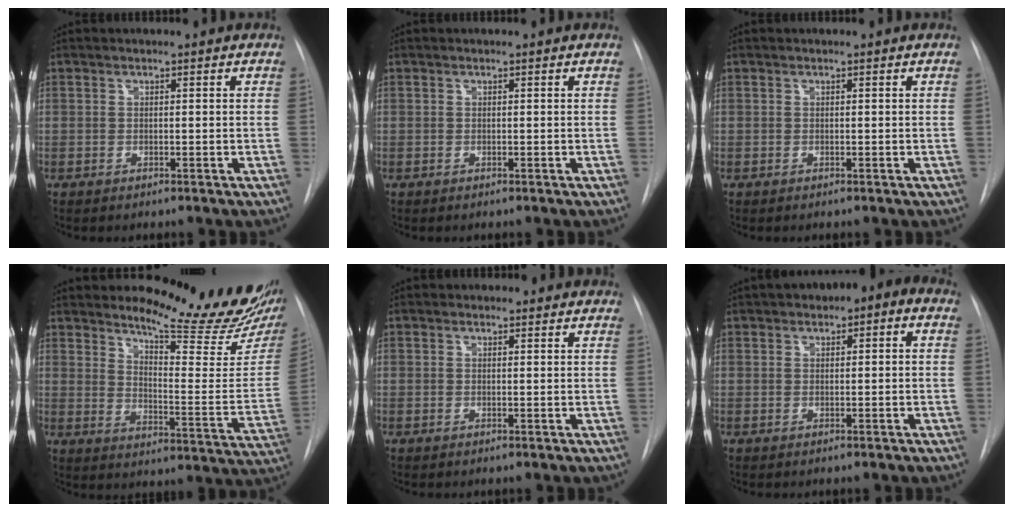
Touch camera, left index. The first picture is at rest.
{"total": 0.0}
{"total": 0.0}
{"total": 18.0, "force": [15.8, 1.1, 8.6], "torque": [-0.119, -0.112, 0.201]}
{"total": 1.1, "force": [1.0, 0.5, -0.1], "torque": [-0.004, -0.001, 0.006]}
{"total": 5.5, "force": [2.5, 2.3, 4.4], "torque": [-0.066, 0.030, 0.032]}